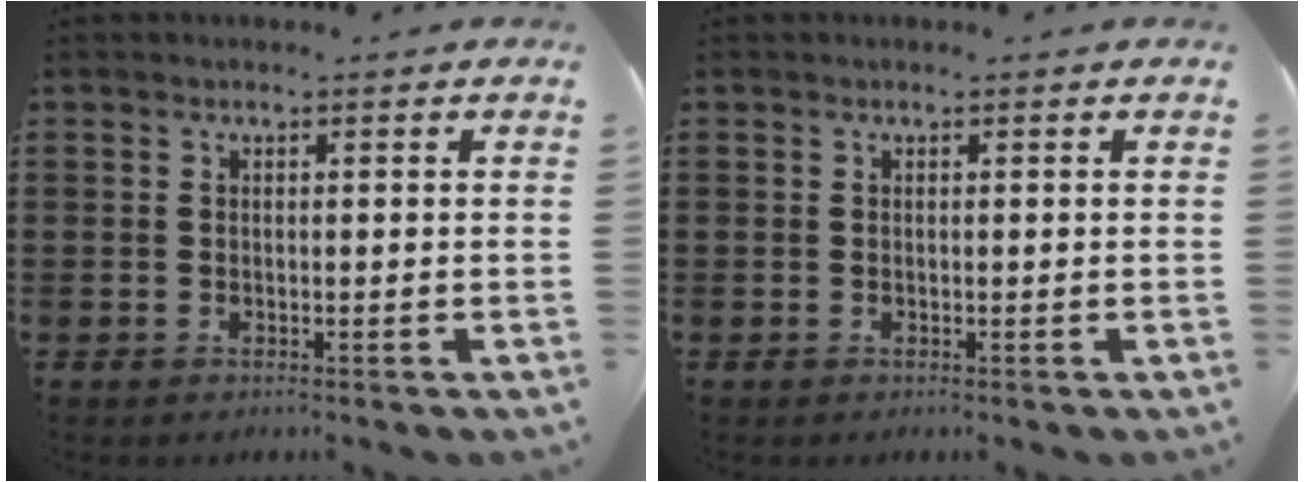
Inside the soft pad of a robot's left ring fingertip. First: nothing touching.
{"total": 0.0}